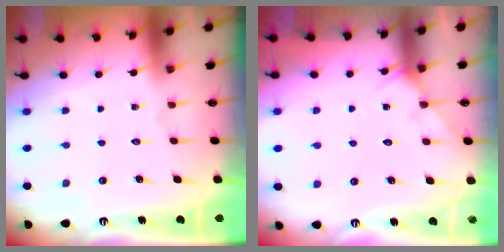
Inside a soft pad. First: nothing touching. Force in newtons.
{"total": 4.9, "press": 4.9, "slide": 0.5}